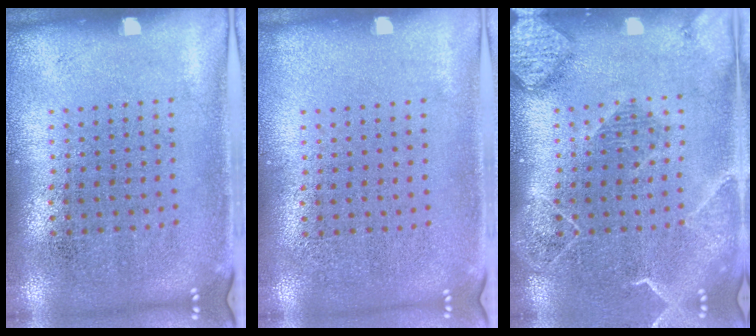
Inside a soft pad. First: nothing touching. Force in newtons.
{"total": 0.0}
{"total": 2.2, "press": 2.0, "slide": 1.1}